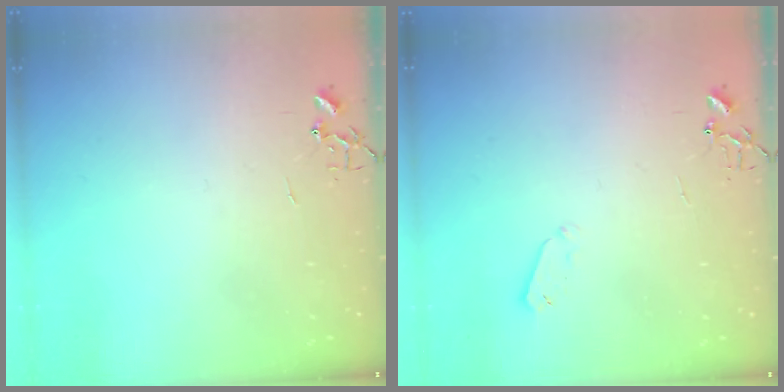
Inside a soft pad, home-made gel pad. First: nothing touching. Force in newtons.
{"total": 3.3, "press": 3.2, "slide": 0.7}